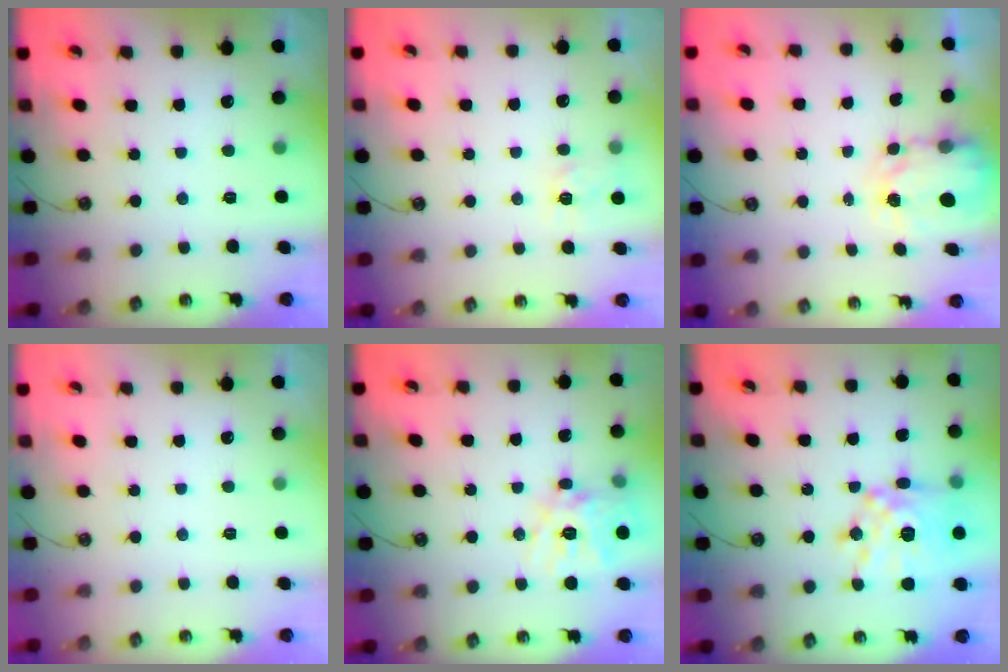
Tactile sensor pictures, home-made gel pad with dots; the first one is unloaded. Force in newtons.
{"total": 5.5, "press": 5.5, "slide": 0.5}
{"total": 3.9, "press": 3.9, "slide": 0.1}
{"total": 0.0}
{"total": 15.4, "press": 15.2, "slide": 2.1}
{"total": 16.5, "press": 16.5, "slide": 1.6}